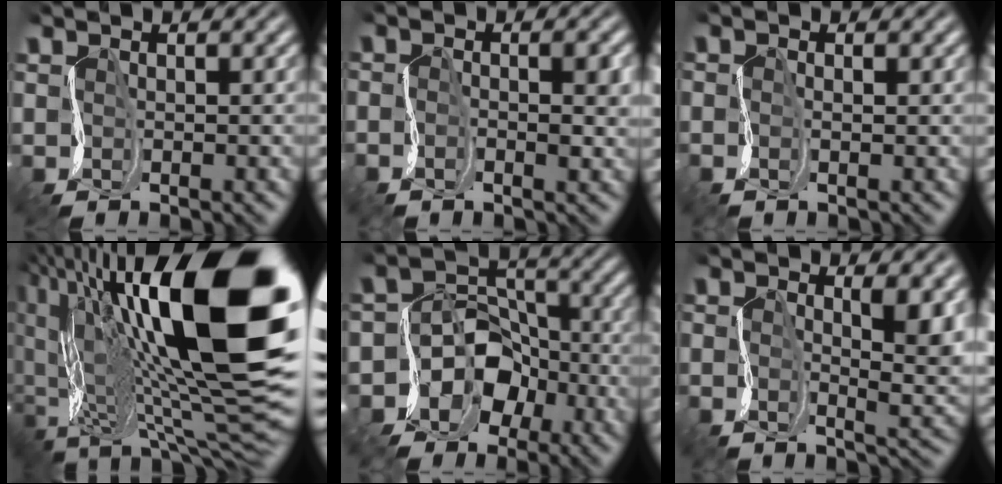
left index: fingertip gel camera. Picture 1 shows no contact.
{"total": 2.0, "force": [-1.3, 0.7, 1.4], "torque": [-0.033, -0.002, -0.031]}
{"total": 0.7, "force": [-0.7, 0.0, -0.1], "torque": [-0.006, -0.001, -0.016]}
{"total": 20.3, "force": [3.0, 8.4, 18.3], "torque": [-0.319, 0.023, 0.042]}
{"total": 6.4, "force": [-3.4, 5.2, 1.7], "torque": [-0.015, 0.010, -0.077]}
{"total": 4.1, "force": [0.2, 1.5, 3.8], "torque": [-0.069, -0.007, -0.002]}